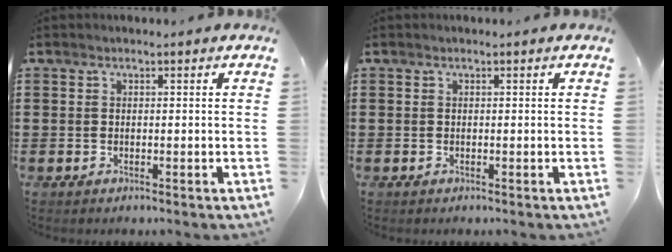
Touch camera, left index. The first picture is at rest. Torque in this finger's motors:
{"motor_torque": [0.00, 0.00, 0.00, 0.00]}